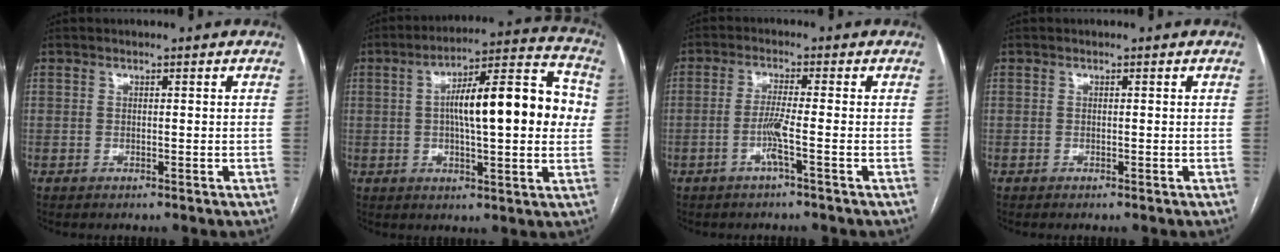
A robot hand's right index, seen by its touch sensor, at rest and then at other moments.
{"total": 17.4, "force": [1.6, 3.9, 16.8], "torque": [-0.254, 0.039, 0.021]}
{"total": 3.7, "force": [-1.4, -0.8, 3.3], "torque": [-0.067, -0.003, -0.031]}
{"total": 0.0}